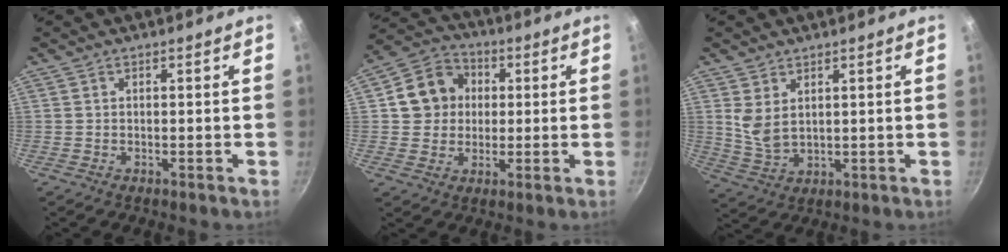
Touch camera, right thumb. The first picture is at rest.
{"total": 10.4, "force": [1.5, 9.3, 4.3], "torque": [-0.039, 0.017, 0.014]}
{"total": 5.5, "force": [2.3, 3.2, 3.8], "torque": [-0.067, -0.026, 0.055]}